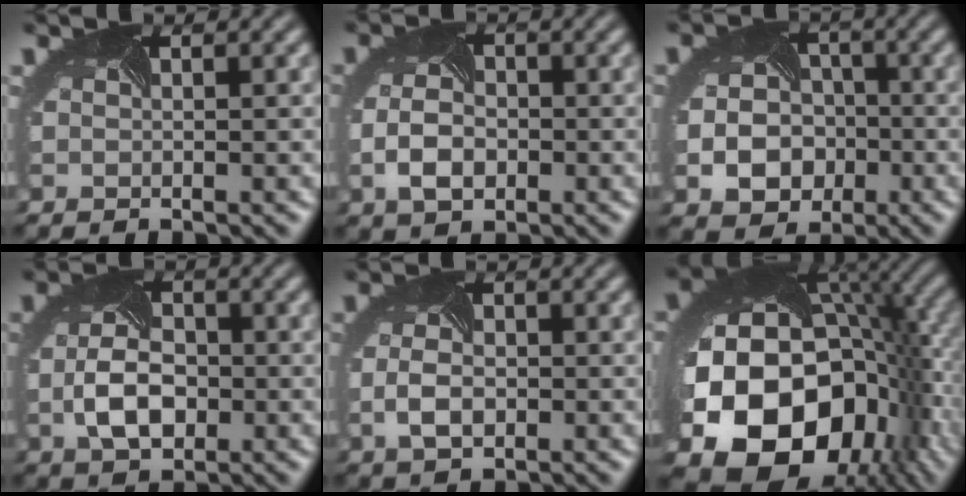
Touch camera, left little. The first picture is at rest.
{"total": 3.5, "force": [-1.3, 2.3, 2.3], "torque": [-0.060, -0.005, -0.019]}
{"total": 6.8, "force": [-2.3, 5.4, 3.3], "torque": [-0.049, -0.028, -0.025]}
{"total": 4.6, "force": [-1.1, 2.9, 3.4], "torque": [-0.082, -0.005, -0.015]}
{"total": 2.6, "force": [-1.1, 1.6, 1.7], "torque": [-0.047, -0.003, -0.014]}
{"total": 19.6, "force": [-4.4, 14.4, 12.6], "torque": [-0.257, -0.069, -0.036]}